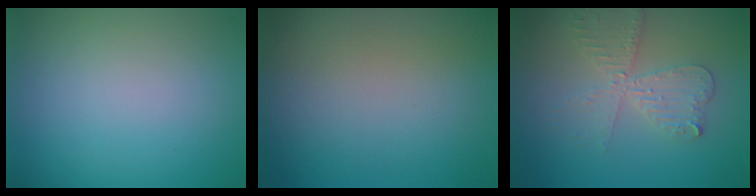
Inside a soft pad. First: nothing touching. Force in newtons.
{"total": 0.0}
{"total": 4.1, "press": 3.6, "slide": 2.1}